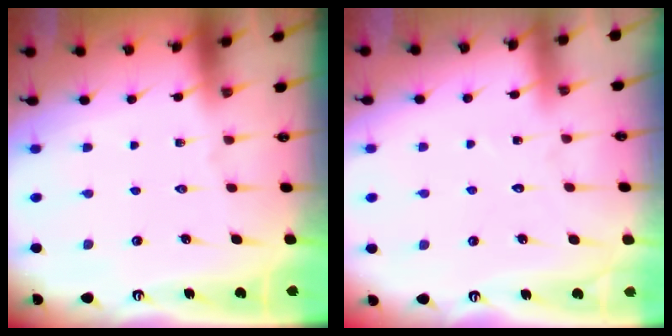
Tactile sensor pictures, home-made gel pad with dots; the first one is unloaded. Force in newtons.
{"total": 5.3, "press": 5.3, "slide": 0.5}